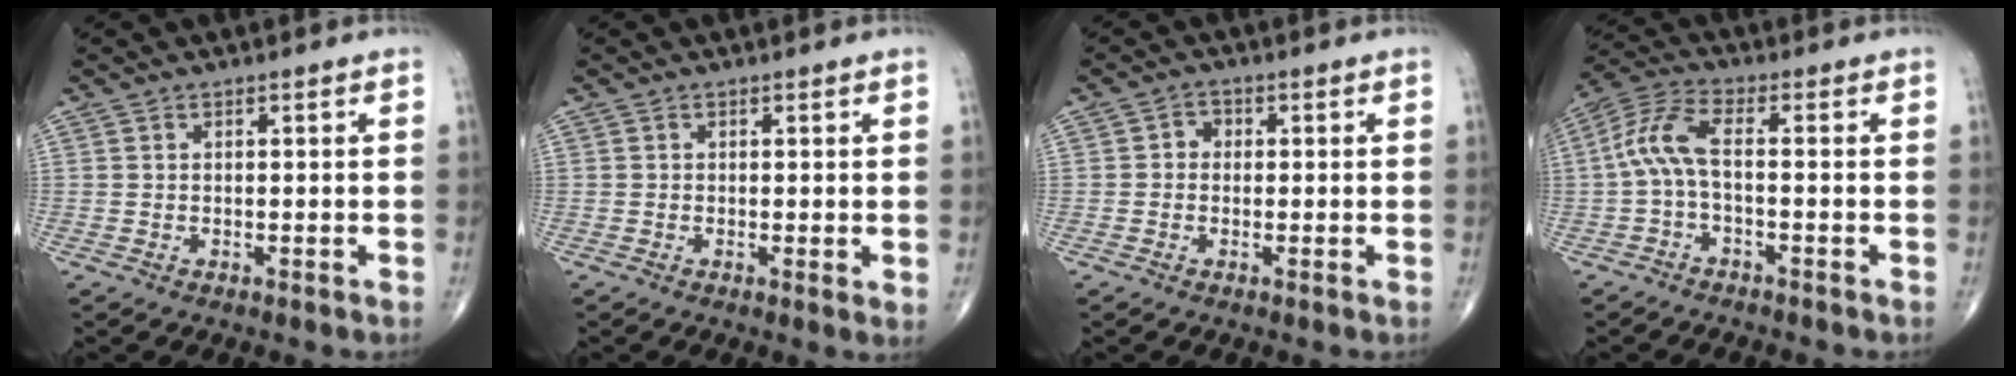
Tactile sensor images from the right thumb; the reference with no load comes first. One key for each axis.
{"total": 1.5, "fx": 0.1, "fy": 0.4, "fz": 1.5, "tx": -0.024, "ty": -0.007, "tz": -0.003}
{"total": 2.1, "fx": -0.1, "fy": 1.9, "fz": 1.0, "tx": -0.001, "ty": 0.007, "tz": -0.008}
{"total": 8.0, "fx": -0.9, "fy": 3.0, "fz": 7.3, "tx": -0.172, "ty": 0.034, "tz": -0.026}